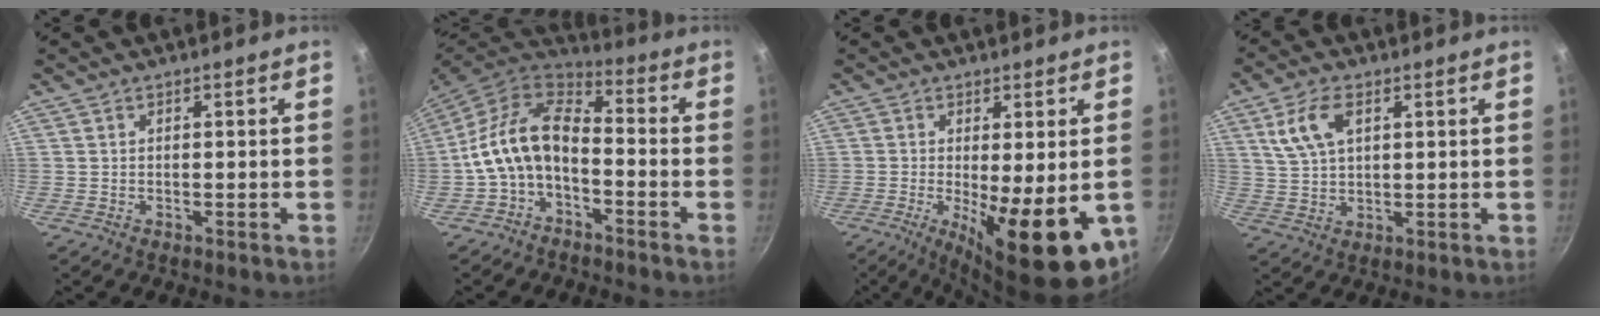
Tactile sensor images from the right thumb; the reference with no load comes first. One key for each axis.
{"total": 13.3, "fx": -3.3, "fy": 8.1, "fz": 10.1, "tx": -0.185, "ty": 0.066, "tz": -0.073}
{"total": 17.2, "fx": -4.8, "fy": 5.6, "fz": 15.5, "tx": -0.192, "ty": -0.026, "tz": -0.049}
{"total": 7.7, "fx": 3.0, "fy": 4.2, "fz": 5.8, "tx": -0.118, "ty": 0.000, "tz": 0.064}